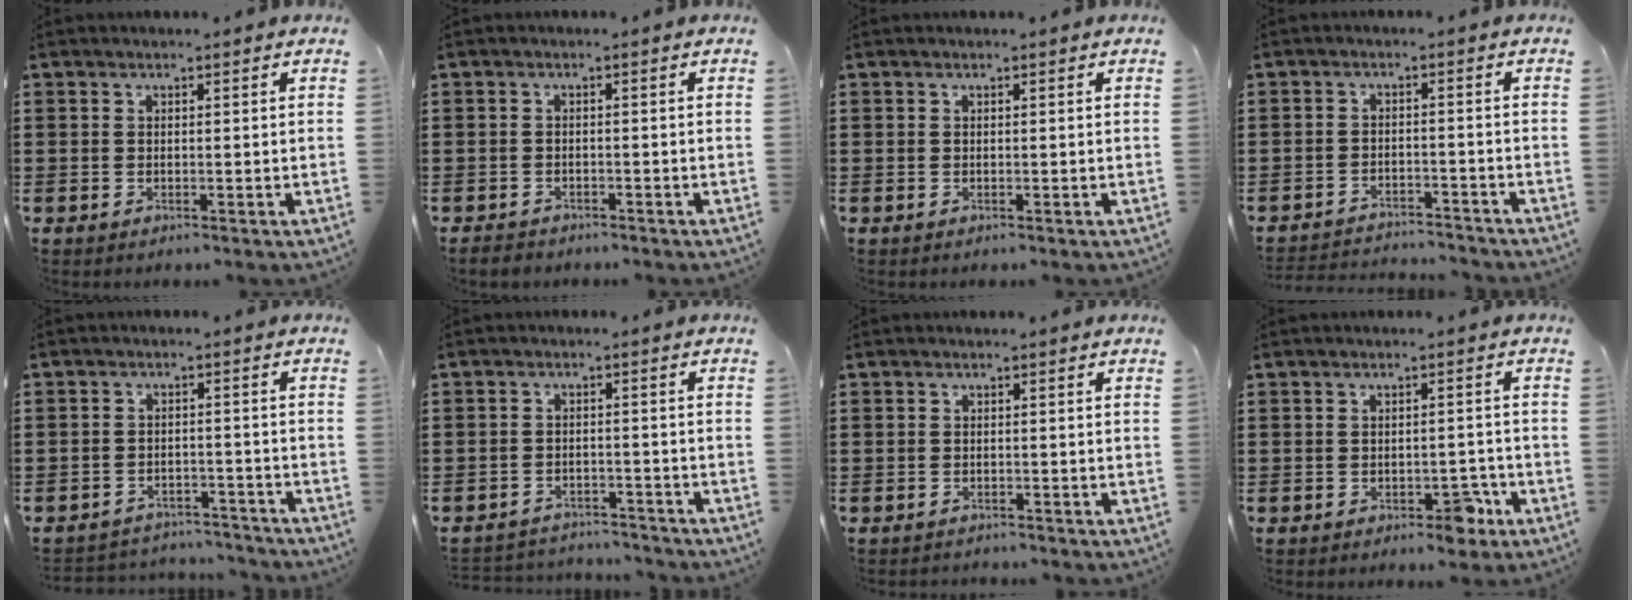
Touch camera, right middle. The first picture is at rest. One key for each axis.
{"total": 1.3, "fx": -1.2, "fy": 0.4, "fz": 0.1, "tx": -0.007, "ty": 0.000, "tz": -0.026}
{"total": 0.0}
{"total": 3.0, "fx": -3.0, "fy": 0.3, "fz": -0.1, "tx": -0.006, "ty": -0.001, "tz": -0.063}
{"total": 3.5, "fx": -3.4, "fy": 0.5, "fz": -0.4, "tx": -0.001, "ty": 0.000, "tz": -0.076}
{"total": 3.2, "fx": -3.1, "fy": 0.5, "fz": -0.4, "tx": -0.003, "ty": -0.001, "tz": -0.069}
{"total": 0.8, "fx": -0.8, "fy": 0.3, "fz": -0.2, "tx": 0.001, "ty": 0.003, "tz": -0.018}
{"total": 3.4, "fx": -2.5, "fy": 1.4, "fz": 2.0, "tx": -0.029, "ty": 0.008, "tz": -0.047}